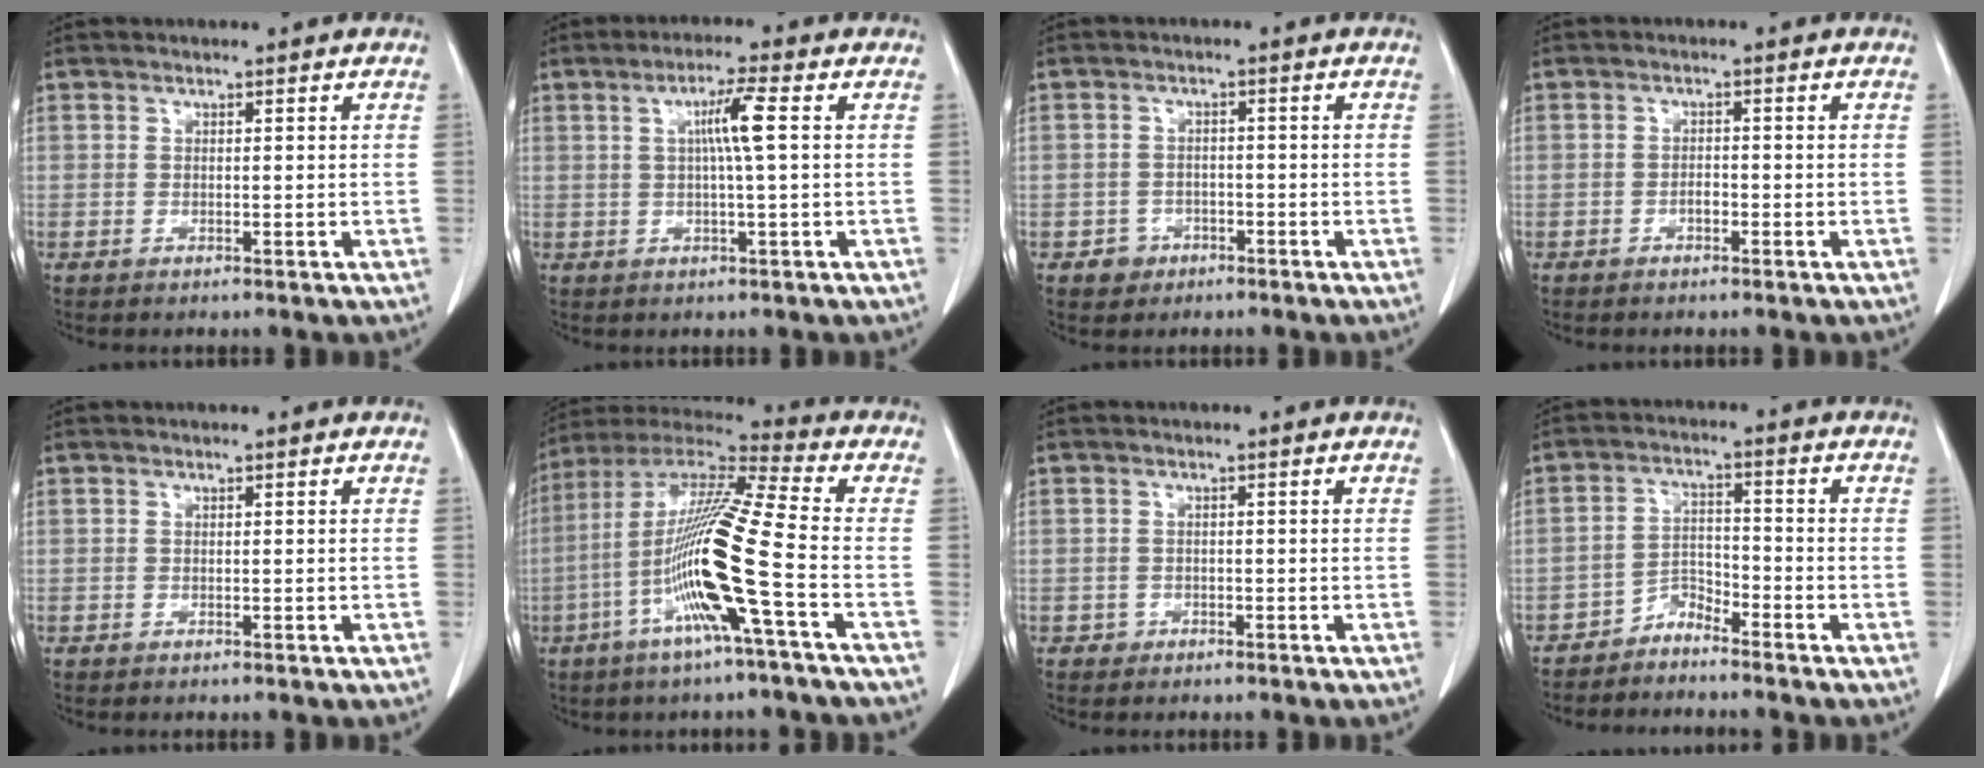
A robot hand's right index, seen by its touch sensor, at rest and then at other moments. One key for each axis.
{"total": 5.1, "fx": 0.9, "fy": -0.5, "fz": 5.0, "tx": -0.090, "ty": 0.005, "tz": 0.016}
{"total": 3.0, "fx": -1.5, "fy": 2.6, "fz": 0.1, "tx": 0.006, "ty": 0.015, "tz": -0.022}
{"total": 1.3, "fx": -0.7, "fy": 0.6, "fz": 0.9, "tx": -0.012, "ty": 0.005, "tz": -0.015}
{"total": 0.0}
{"total": 17.0, "fx": -4.9, "fy": -0.9, "fz": 16.2, "tx": -0.321, "ty": -0.005, "tz": -0.106}
{"total": 1.2, "fx": -0.6, "fy": 1.0, "fz": -0.1, "tx": 0.004, "ty": 0.007, "tz": -0.012}
{"total": 3.2, "fx": -3.0, "fy": 0.8, "fz": 0.4, "tx": 0.000, "ty": -0.001, "tz": -0.059}